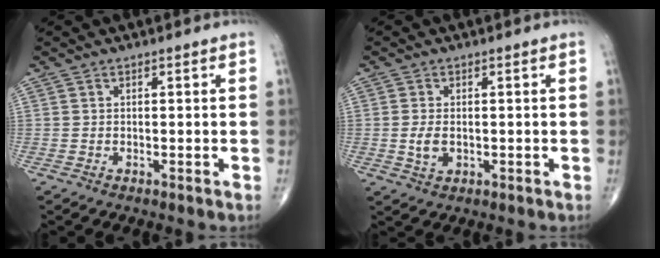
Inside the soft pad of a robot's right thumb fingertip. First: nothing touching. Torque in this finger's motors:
{"motor_torque": [-0.43, 0.11, 0.24, 0.42, 0.11]}